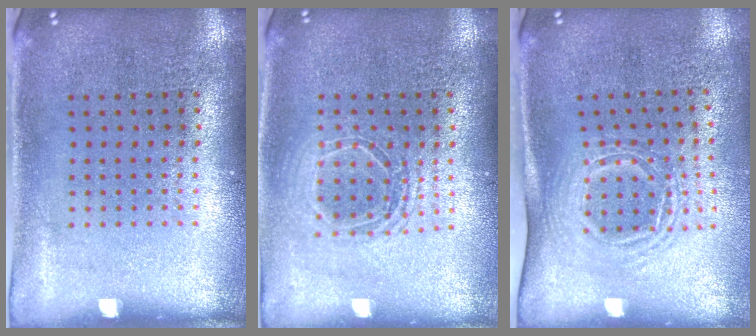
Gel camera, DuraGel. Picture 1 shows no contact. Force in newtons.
{"total": 1.6, "press": 1.3, "slide": 0.8}
{"total": 1.7, "press": 1.2, "slide": 1.2}